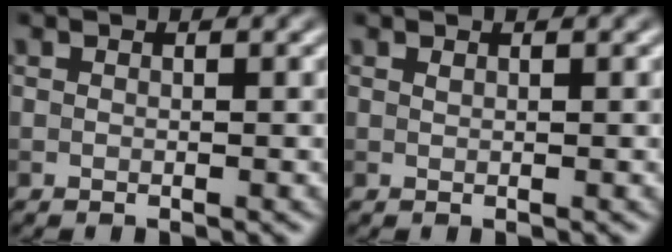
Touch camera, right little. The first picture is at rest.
{"total": 0.0}